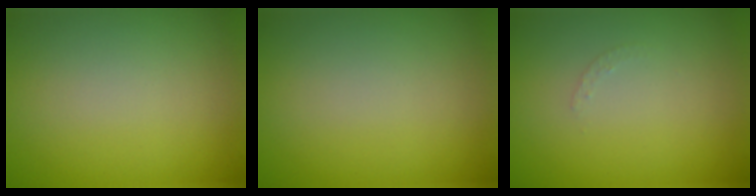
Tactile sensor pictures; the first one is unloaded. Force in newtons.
{"total": 0.0}
{"total": 0.7, "press": 0.7, "slide": 0.1}